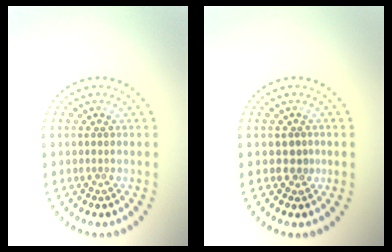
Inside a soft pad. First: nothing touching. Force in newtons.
{"total": 1.1, "press": 0.9, "slide": 0.7}